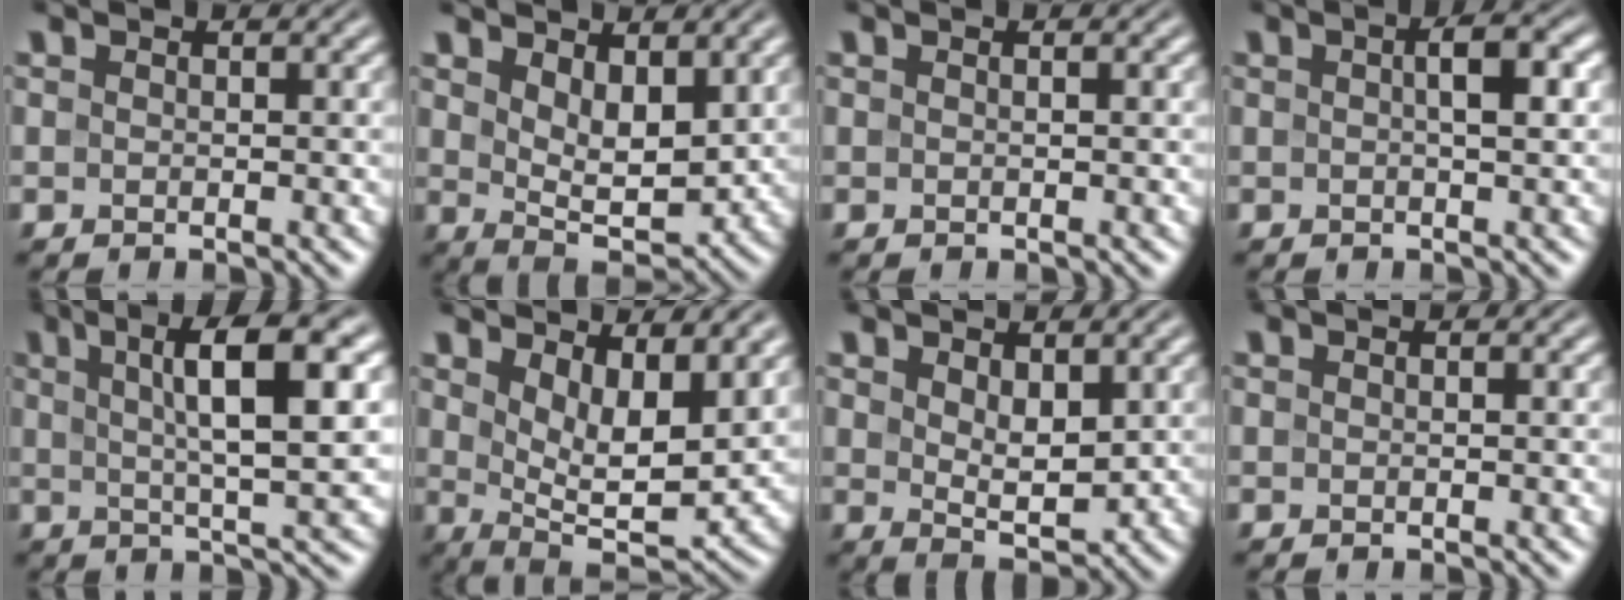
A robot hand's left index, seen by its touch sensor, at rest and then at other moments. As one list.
[{"total": 5.5, "force": [2.0, 2.8, 4.2], "torque": [-0.080, -0.011, 0.042]}, {"total": 0.6, "force": [0.1, 0.1, 0.6], "torque": [-0.007, 0.005, 0.000]}, {"total": 3.1, "force": [0.5, 0.7, 3.0], "torque": [-0.046, 0.010, 0.005]}, {"total": 9.7, "force": [2.7, 2.2, 9.0], "torque": [-0.123, 0.010, 0.042]}, {"total": 8.0, "force": [3.3, 3.3, 6.6], "torque": [-0.108, -0.016, 0.062]}, {"total": 3.5, "force": [1.2, 1.8, 2.7], "torque": [-0.052, -0.007, 0.027]}, {"total": 0.0}]